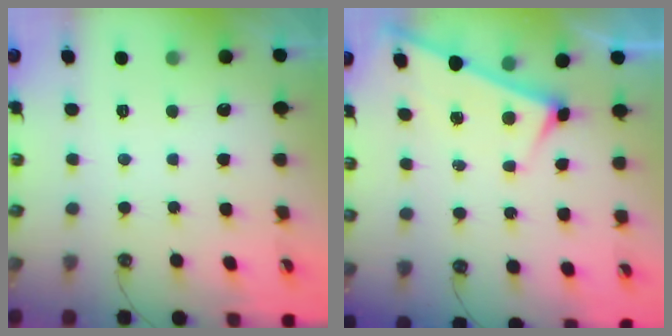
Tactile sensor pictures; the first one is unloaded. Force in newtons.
{"total": 3.4, "press": 3.4, "slide": 0.4}